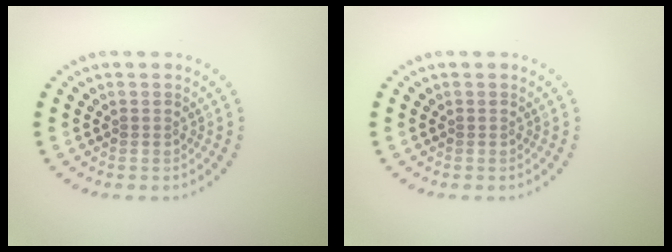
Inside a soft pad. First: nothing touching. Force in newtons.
{"total": 0.0}